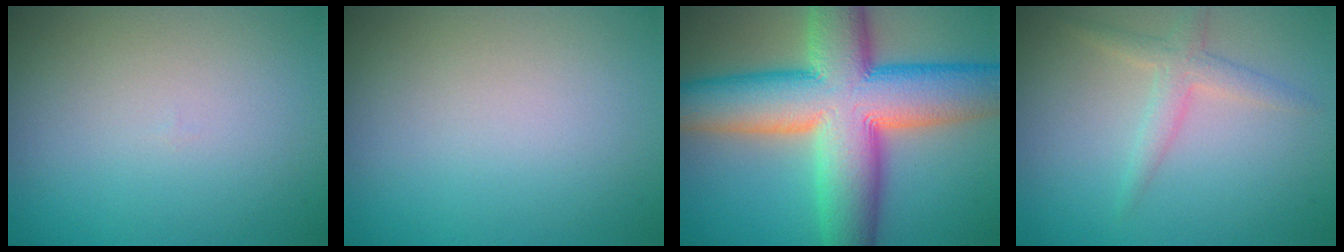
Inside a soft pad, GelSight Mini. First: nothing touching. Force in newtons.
{"total": 0.0}
{"total": 14.8, "press": 14.8, "slide": 0.7}
{"total": 2.2, "press": 2.1, "slide": 0.1}